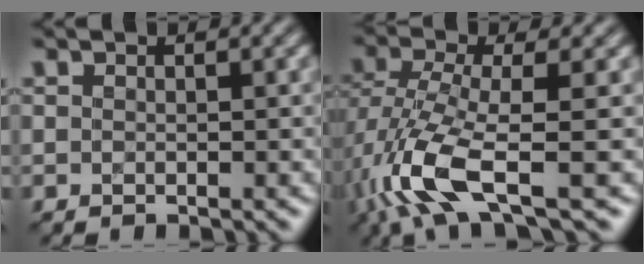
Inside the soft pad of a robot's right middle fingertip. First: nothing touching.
{"total": 7.7, "force": [-3.2, 2.5, 6.5], "torque": [-0.160, 0.001, -0.066]}